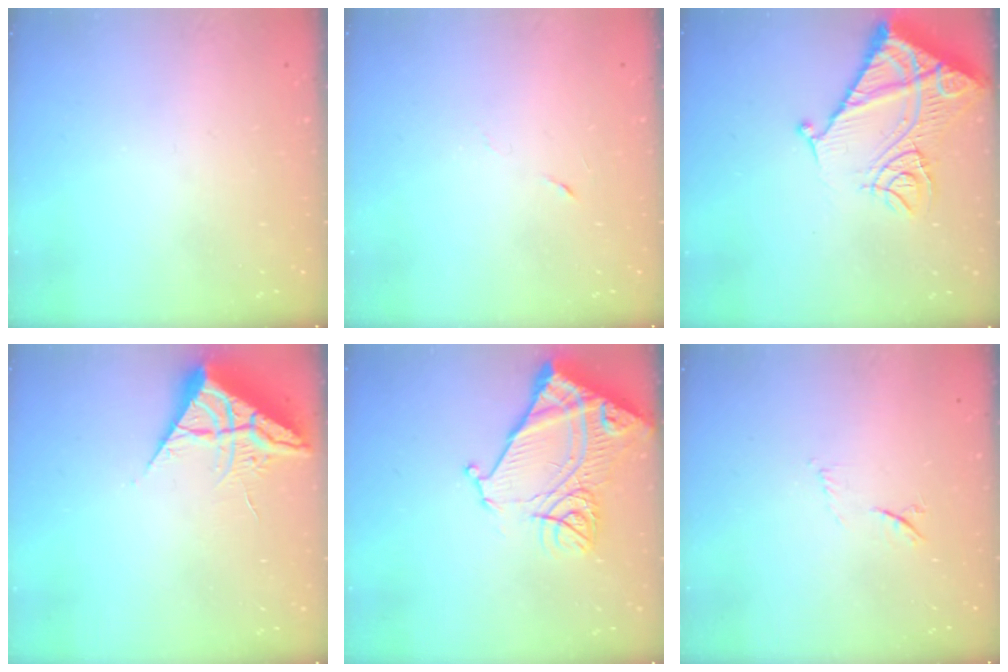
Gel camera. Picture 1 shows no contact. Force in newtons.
{"total": 2.9, "press": 2.7, "slide": 1.0}
{"total": 16.1, "press": 16.0, "slide": 1.8}
{"total": 7.1, "press": 7.1, "slide": 0.4}
{"total": 17.1, "press": 17.0, "slide": 1.9}
{"total": 4.7, "press": 4.6, "slide": 1.2}